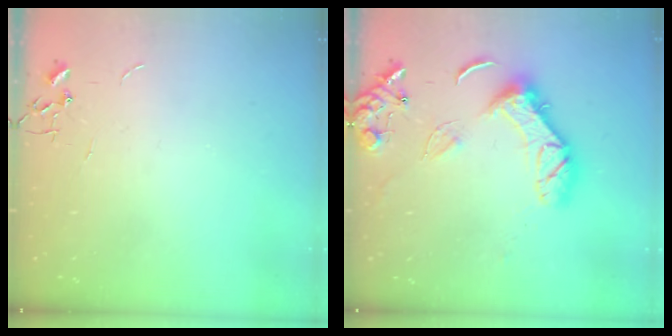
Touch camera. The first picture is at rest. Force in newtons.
{"total": 14.5, "press": 14.4, "slide": 1.5}